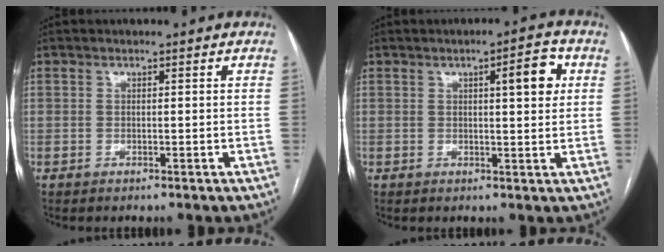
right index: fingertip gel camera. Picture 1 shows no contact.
{"total": 5.6, "force": [1.8, 1.1, 5.2], "torque": [-0.070, 0.006, 0.023]}